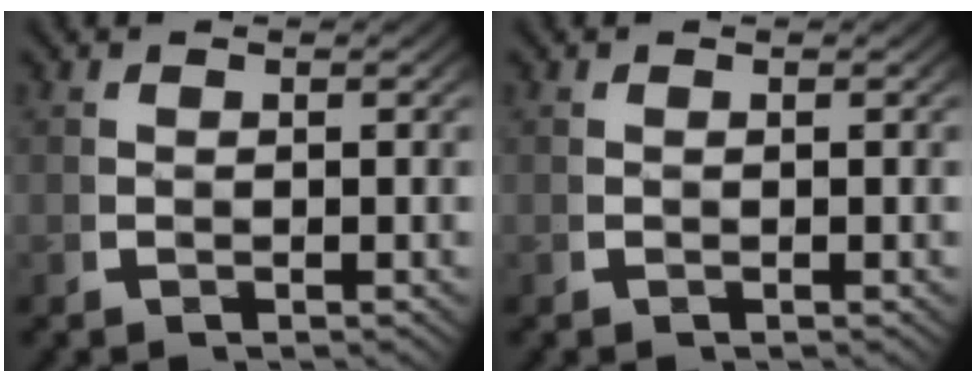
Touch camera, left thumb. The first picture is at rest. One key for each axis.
{"total": 0.0}